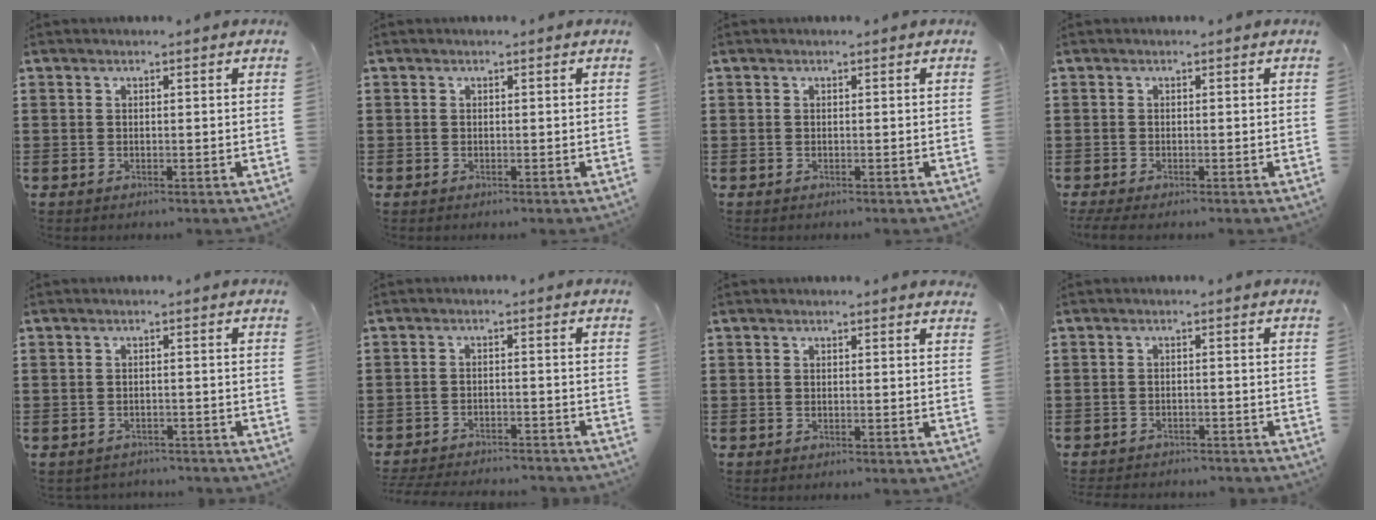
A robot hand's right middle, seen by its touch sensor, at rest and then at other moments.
{"total": 0.5, "force": [-0.1, 0.5, 0.0], "torque": [0.000, 0.006, -0.004]}
{"total": 0.0}
{"total": 0.7, "force": [-0.6, 0.1, 0.3], "torque": [-0.006, -0.005, -0.010]}
{"total": 1.5, "force": [-1.4, 0.3, -0.1], "torque": [-0.004, 0.001, -0.032]}
{"total": 3.5, "force": [-3.5, 0.2, 0.3], "torque": [-0.015, 0.000, -0.076]}
{"total": 0.0}
{"total": 2.0, "force": [-2.0, 0.2, 0.0], "torque": [-0.006, 0.000, -0.043]}